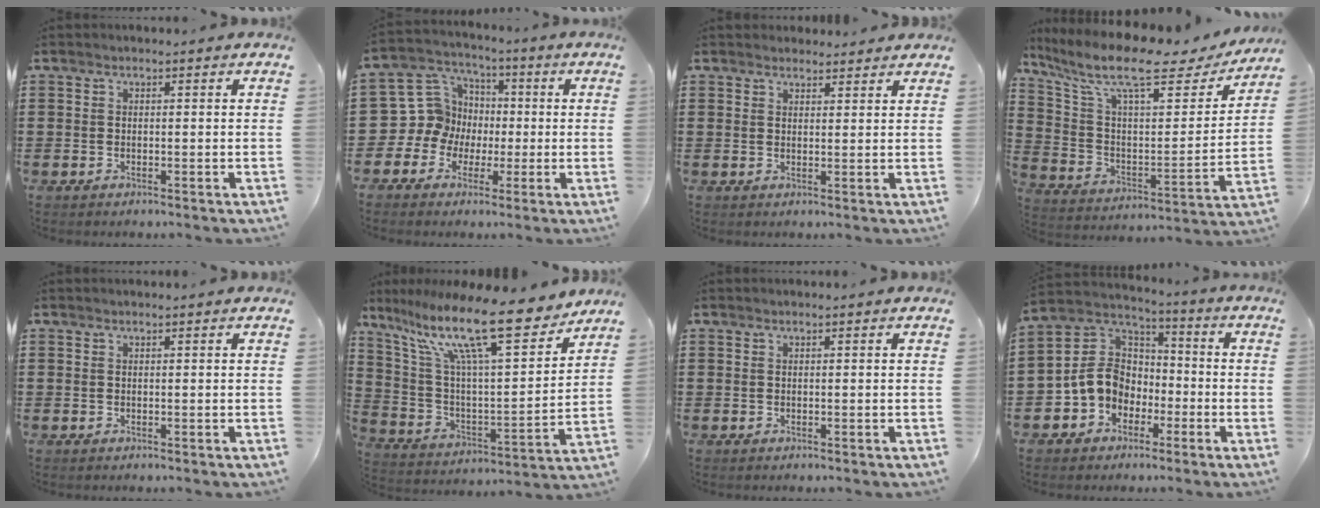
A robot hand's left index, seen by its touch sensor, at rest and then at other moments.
{"total": 8.9, "force": [-0.6, 8.8, 1.4], "torque": [-0.082, 0.001, -0.010]}
{"total": 2.2, "force": [2.1, 0.6, 0.0], "torque": [-0.005, 0.000, 0.042]}
{"total": 12.8, "force": [9.5, 2.9, 8.1], "torque": [-0.186, -0.053, 0.159]}
{"total": 0.0}
{"total": 16.9, "force": [12.4, 2.7, 11.3], "torque": [-0.238, -0.068, 0.206]}
{"total": 0.0}
{"total": 9.1, "force": [-2.3, 7.9, 3.9], "torque": [-0.128, 0.011, -0.053]}